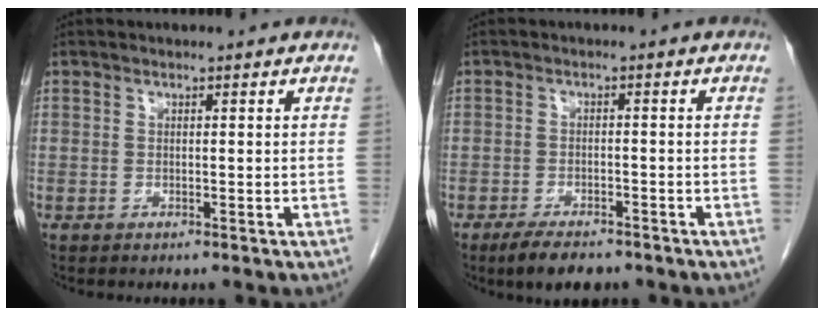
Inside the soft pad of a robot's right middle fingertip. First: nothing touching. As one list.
[{"total": 5.3, "force": [-4.1, 1.8, 2.8], "torque": [-0.052, -0.007, -0.063]}]